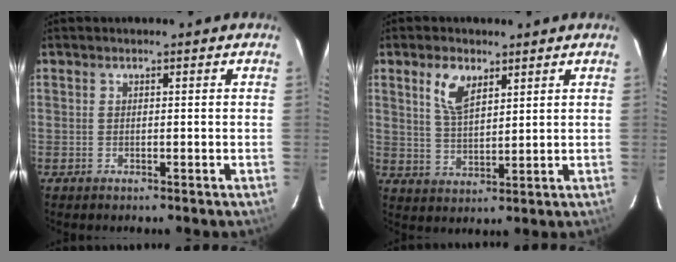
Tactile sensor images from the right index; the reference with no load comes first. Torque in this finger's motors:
{"motor_torque": [0.17, 0.16, 0.36, 0.09]}